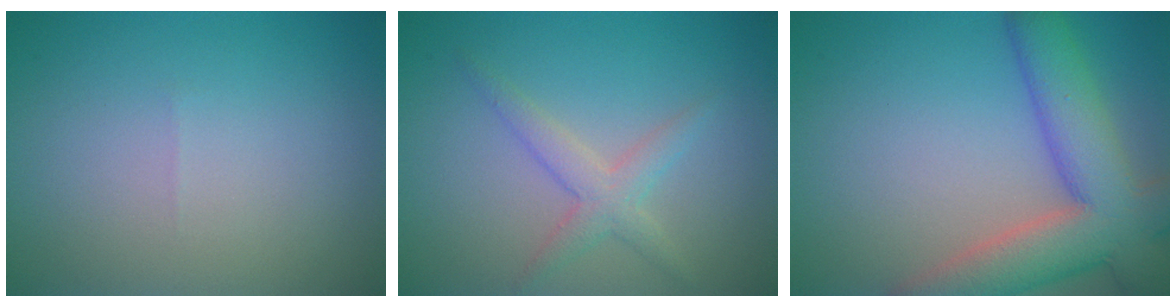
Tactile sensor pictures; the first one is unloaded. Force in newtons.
{"total": 2.5, "press": 2.5, "slide": 0.1}
{"total": 9.0, "press": 9.0, "slide": 0.6}